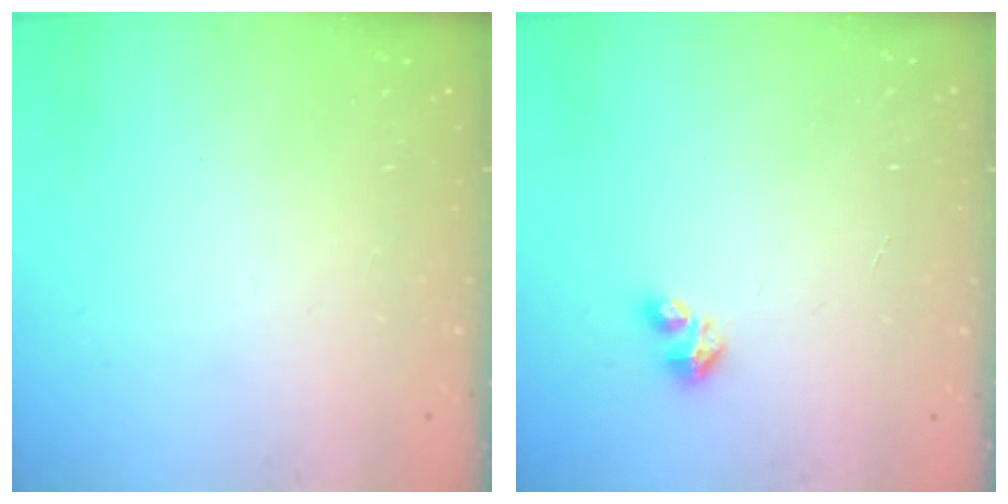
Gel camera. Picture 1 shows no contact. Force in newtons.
{"total": 3.4, "press": 3.4, "slide": 0.4}